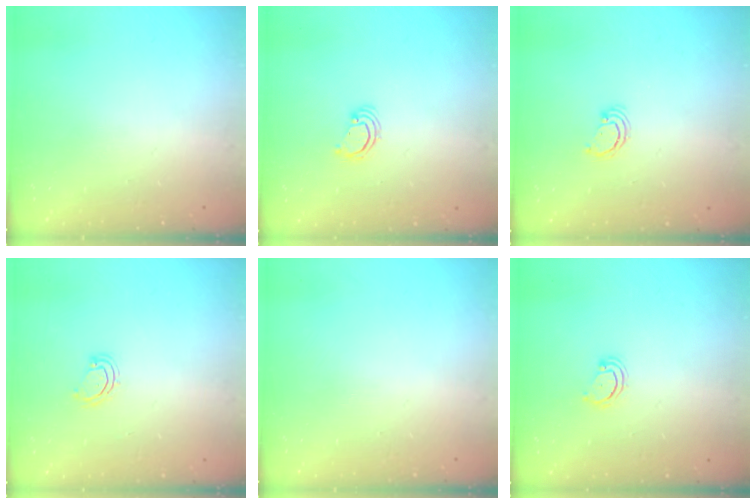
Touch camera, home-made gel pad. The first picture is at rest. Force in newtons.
{"total": 2.2, "press": 2.2, "slide": 0.1}
{"total": 2.6, "press": 2.6, "slide": 0.3}
{"total": 4.1, "press": 4.1, "slide": 0.3}
{"total": 0.0}
{"total": 3.7, "press": 3.7, "slide": 0.3}